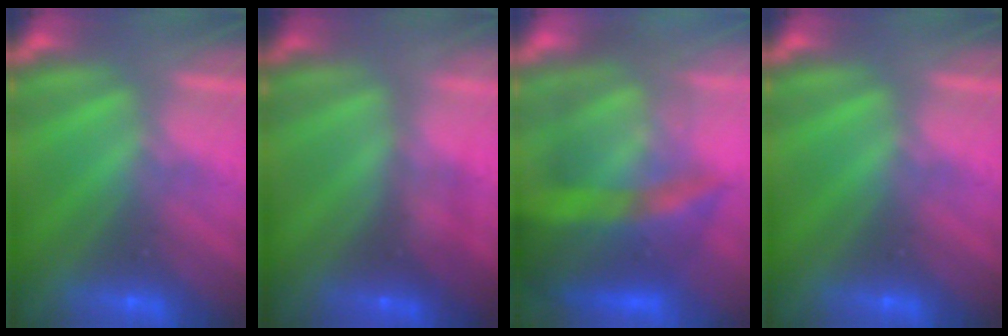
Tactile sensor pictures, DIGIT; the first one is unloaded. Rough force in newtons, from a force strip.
{"total": 2.0}
{"total": 10.1}
{"total": 0.0}